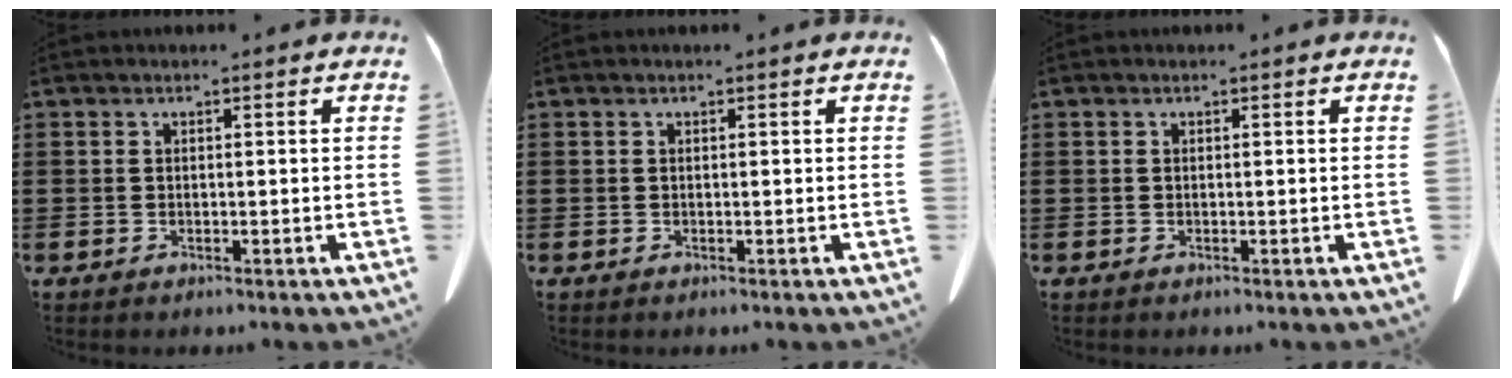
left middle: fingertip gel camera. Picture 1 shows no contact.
{"total": 0.0}
{"total": 0.0}